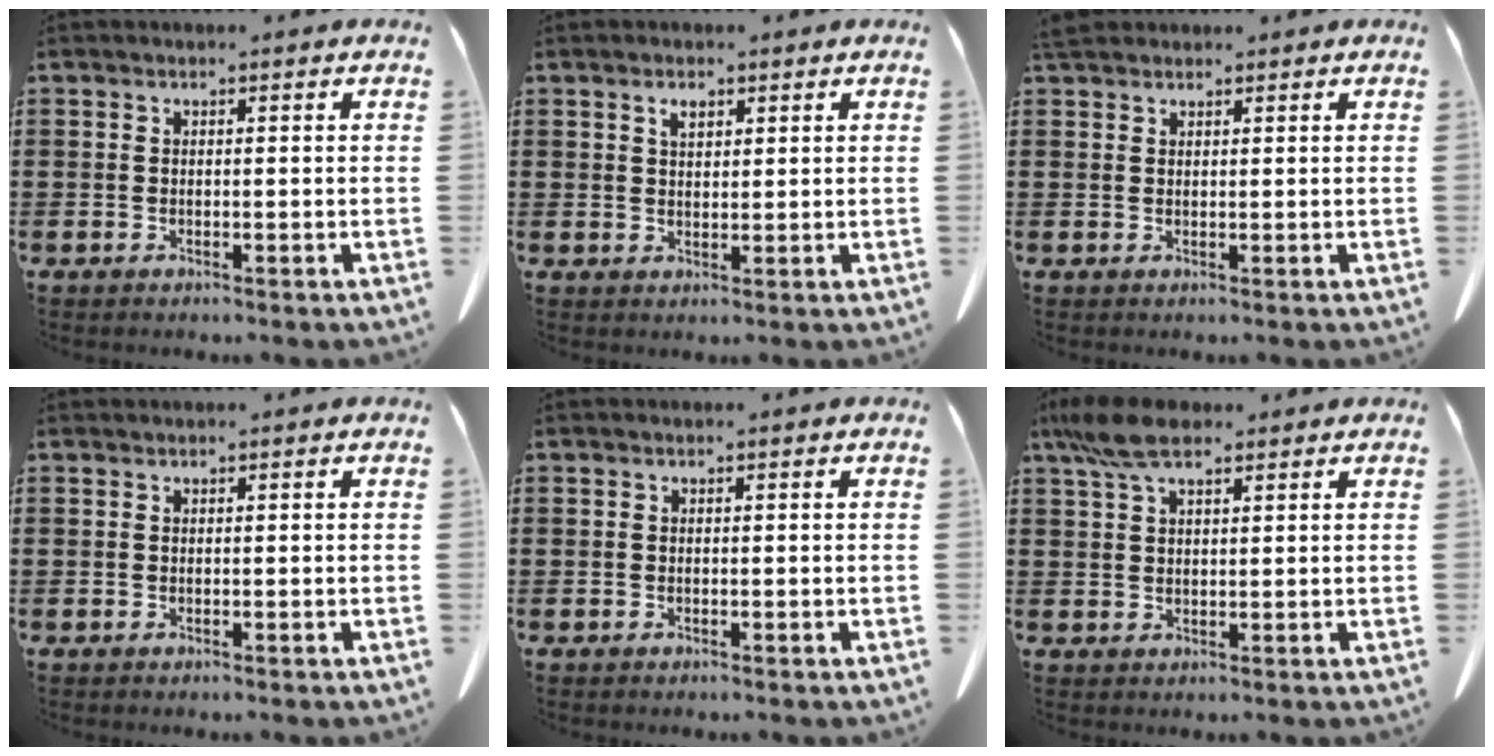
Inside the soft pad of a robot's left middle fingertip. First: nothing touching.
{"total": 2.2, "force": [1.3, 1.0, 1.4], "torque": [-0.024, -0.001, 0.022]}
{"total": 2.2, "force": [1.9, 0.8, 0.8], "torque": [-0.023, 0.004, 0.038]}
{"total": 0.0}
{"total": 0.0}
{"total": 6.6, "force": [4.3, 2.3, 4.4], "torque": [-0.103, -0.003, 0.079]}